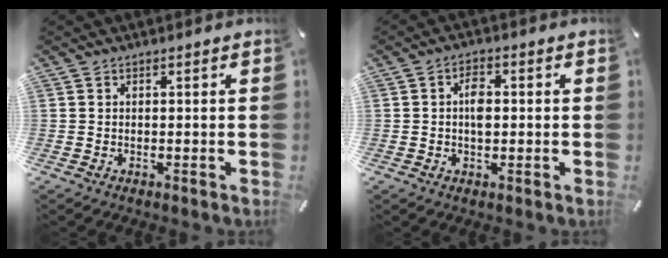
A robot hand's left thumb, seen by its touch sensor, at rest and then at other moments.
{"total": 3.9, "force": [0.1, 2.2, 3.2], "torque": [-0.056, 0.003, 0.000]}